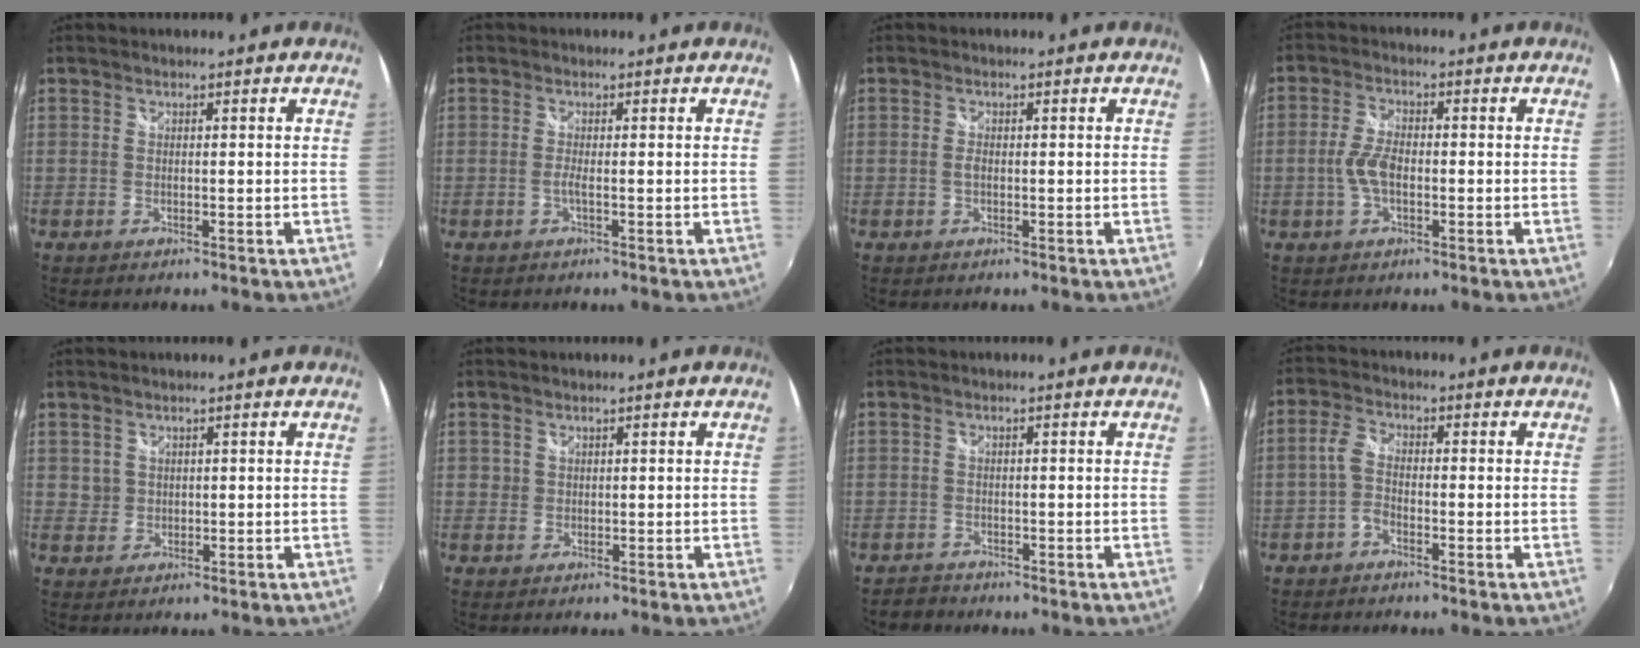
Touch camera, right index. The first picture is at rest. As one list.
[{"total": 1.1, "force": [-0.5, -0.3, 1.0], "torque": [-0.020, -0.002, -0.011]}, {"total": 1.0, "force": [-0.2, 0.5, 0.8], "torque": [-0.017, 0.000, -0.006]}, {"total": 5.0, "force": [-1.2, 2.5, 4.2], "torque": [-0.091, 0.005, -0.022]}, {"total": 1.8, "force": [0.7, 1.6, 0.0], "torque": [0.007, 0.006, 0.012]}, {"total": 1.1, "force": [0.2, 1.1, 0.1], "torque": [0.000, 0.001, 0.001]}, {"total": 2.4, "force": [-2.1, 1.1, -0.2], "torque": [-0.008, 0.003, -0.038]}, {"total": 3.2, "force": [-1.8, 1.6, 2.2], "torque": [-0.054, 0.011, -0.037]}]